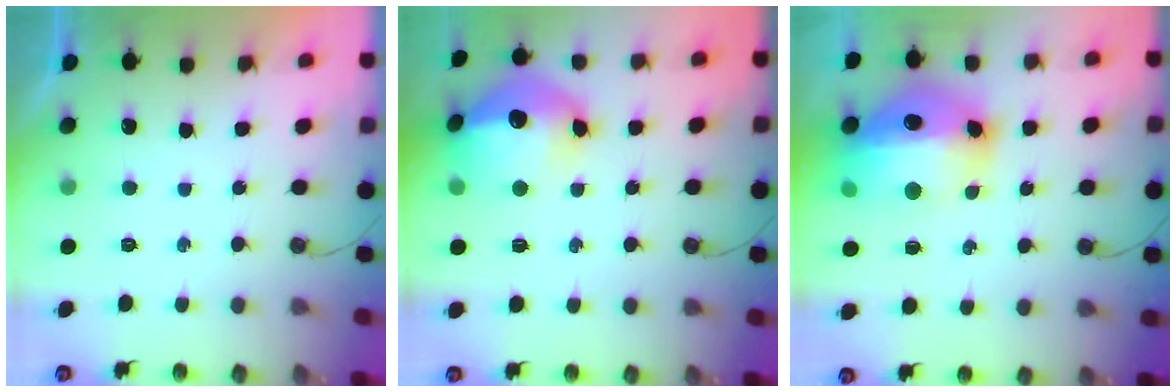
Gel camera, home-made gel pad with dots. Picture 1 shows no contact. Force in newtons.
{"total": 18.2, "press": 18.2, "slide": 1.4}
{"total": 18.9, "press": 18.8, "slide": 1.4}